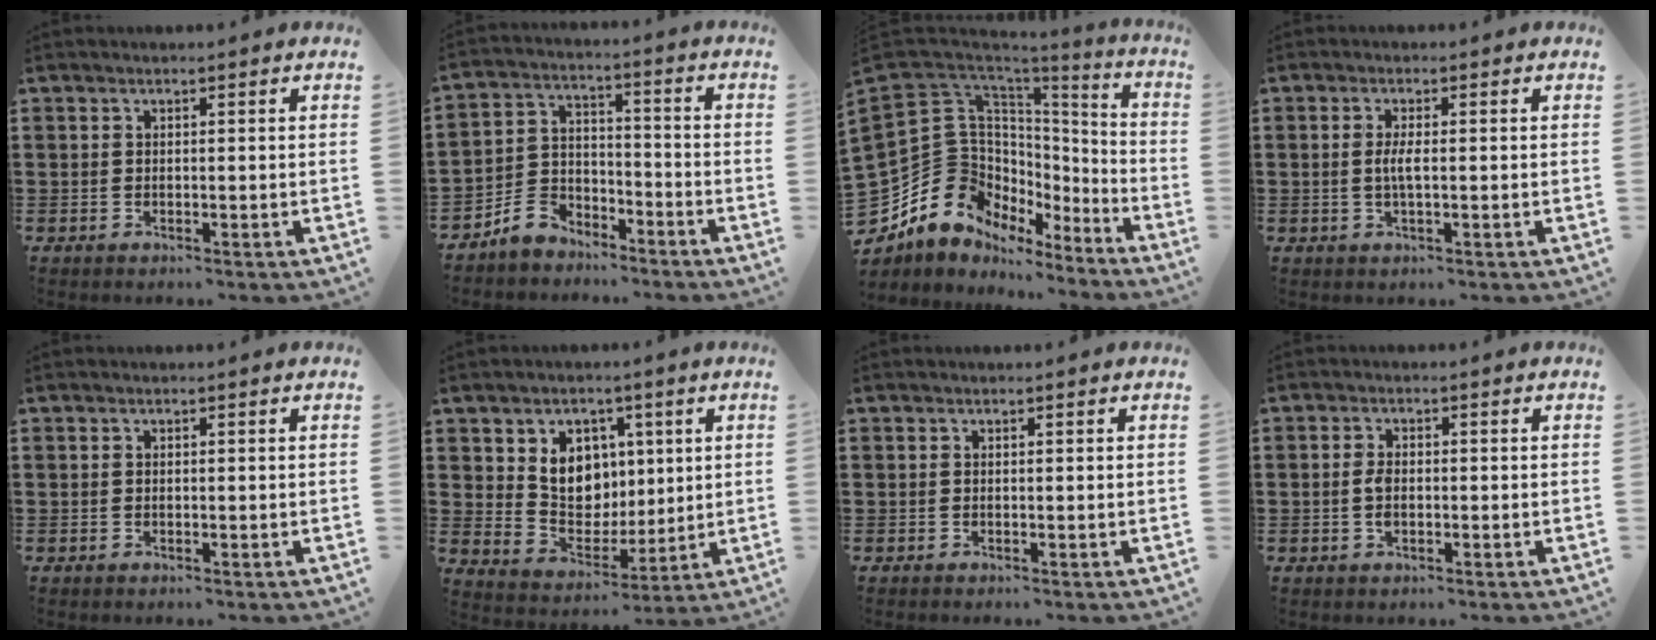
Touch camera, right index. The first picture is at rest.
{"total": 6.2, "force": [-5.3, 2.8, 1.4], "torque": [-0.046, 0.017, -0.110]}
{"total": 14.1, "force": [-3.0, 12.4, 5.9], "torque": [-0.149, -0.020, -0.047]}
{"total": 2.6, "force": [-0.2, 0.4, 2.6], "torque": [-0.055, -0.005, -0.008]}
{"total": 0.0}
{"total": 8.1, "force": [2.9, 7.0, 2.9], "torque": [-0.067, -0.005, 0.055]}
{"total": 0.0}
{"total": 2.3, "force": [-0.3, 1.2, 1.9], "torque": [-0.045, 0.000, -0.008]}